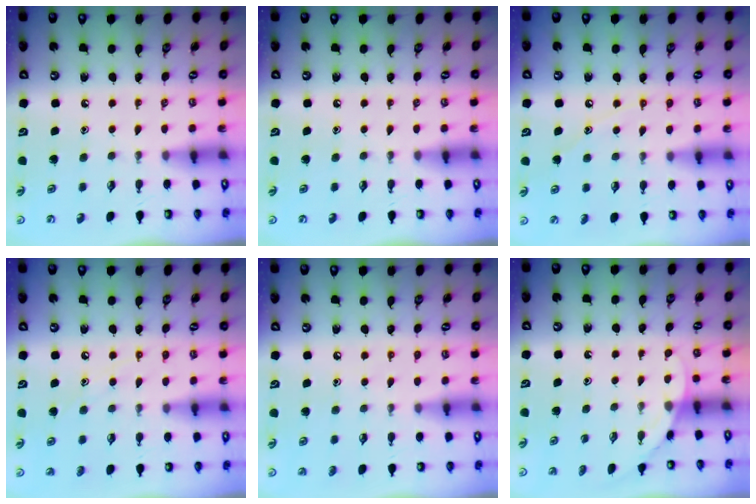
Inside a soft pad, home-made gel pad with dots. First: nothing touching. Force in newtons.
{"total": 0.0}
{"total": 7.4, "press": 7.3, "slide": 0.8}
{"total": 7.6, "press": 7.6, "slide": 0.2}
{"total": 4.9, "press": 4.9, "slide": 0.7}
{"total": 3.6, "press": 3.6, "slide": 0.1}